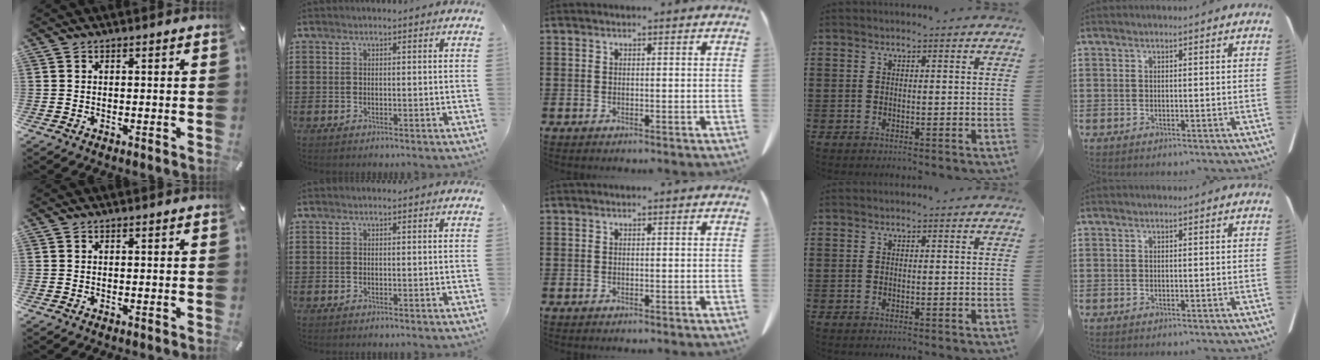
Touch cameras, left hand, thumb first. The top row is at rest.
{}